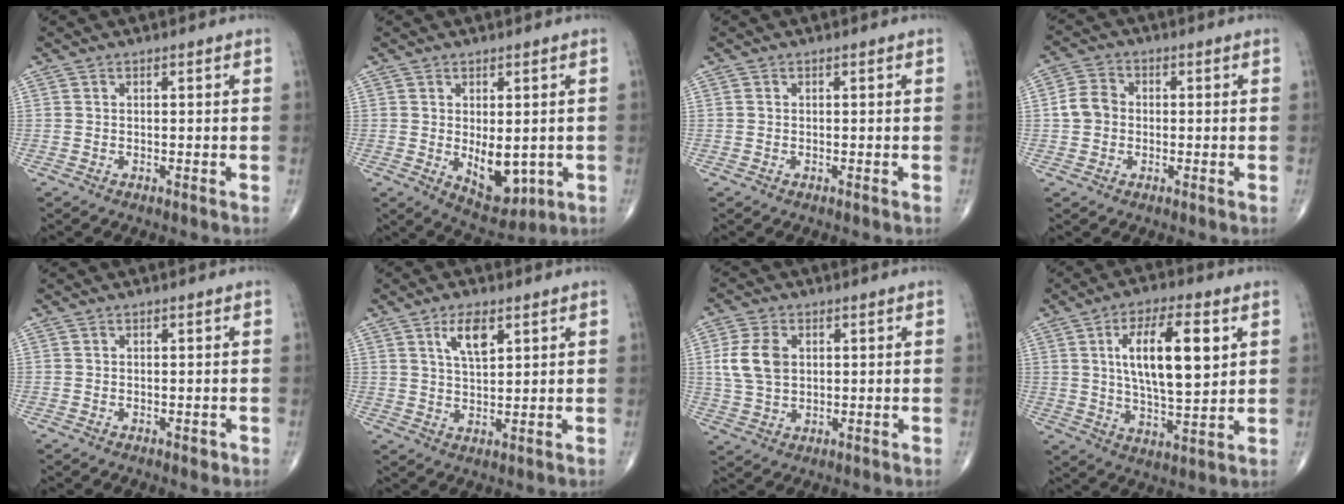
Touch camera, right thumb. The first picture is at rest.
{"total": 8.0, "force": [-1.2, 4.4, 6.6], "torque": [-0.069, -0.014, -0.003]}
{"total": 0.0}
{"total": 5.0, "force": [-0.3, 4.3, 2.5], "torque": [-0.040, 0.013, -0.012]}
{"total": 0.7, "force": [-0.3, 0.5, 0.4], "torque": [-0.002, 0.000, -0.005]}
{"total": 6.0, "force": [2.9, 2.4, 4.6], "torque": [-0.074, -0.014, 0.055]}
{"total": 7.9, "force": [1.5, 5.4, 5.5], "torque": [-0.107, -0.001, 0.032]}
{"total": 15.2, "force": [4.0, 5.6, 13.5], "torque": [-0.217, -0.010, 0.071]}